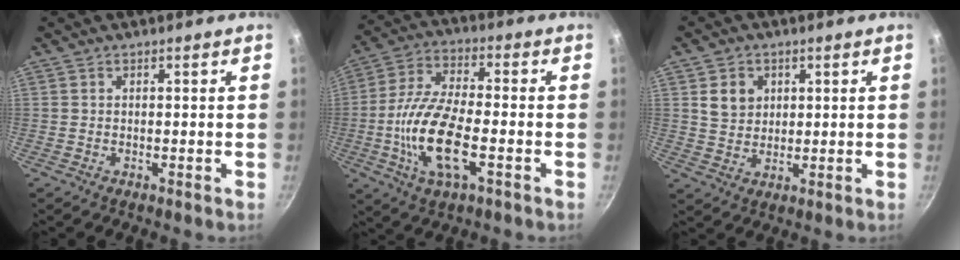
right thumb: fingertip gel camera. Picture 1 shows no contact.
{"total": 15.3, "force": [-3.8, 6.2, 13.4], "torque": [-0.274, 0.019, -0.071]}
{"total": 5.7, "force": [2.0, 4.7, 2.6], "torque": [-0.023, -0.011, 0.040]}